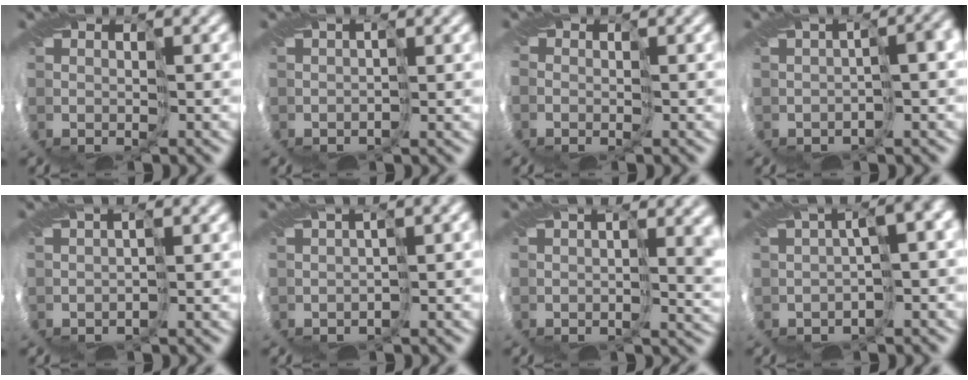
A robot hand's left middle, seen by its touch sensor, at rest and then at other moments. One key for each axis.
{"total": 1.2, "fx": 0.3, "fy": 0.9, "fz": 0.8, "tx": -0.010, "ty": 0.011, "tz": 0.007}
{"total": 0.8, "fx": -0.4, "fy": 0.5, "fz": 0.4, "tx": -0.006, "ty": 0.000, "tz": 0.002}
{"total": 4.3, "fx": -0.8, "fy": 1.7, "fz": 3.9, "tx": -0.046, "ty": 0.011, "tz": -0.006}
{"total": 0.9, "fx": -0.4, "fy": 0.4, "fz": 0.7, "tx": -0.002, "ty": 0.013, "tz": -0.001}
{"total": 4.7, "fx": -0.2, "fy": 2.2, "fz": 4.2, "tx": -0.065, "ty": 0.014, "tz": 0.014}
{"total": 6.8, "fx": 1.9, "fy": 3.2, "fz": 5.7, "tx": -0.079, "ty": 0.004, "tz": 0.041}
{"total": 8.3, "fx": -1.8, "fy": 3.5, "fz": 7.4, "tx": -0.087, "ty": 0.012, "tz": -0.008}